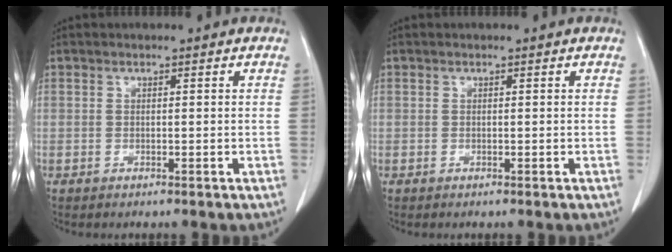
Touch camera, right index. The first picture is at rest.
{"total": 0.0}